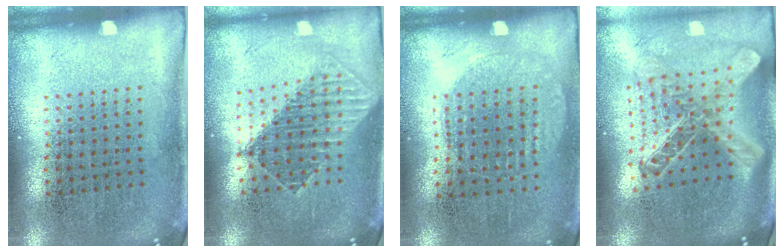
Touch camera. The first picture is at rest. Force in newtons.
{"total": 1.7, "press": 1.5, "slide": 0.9}
{"total": 1.0, "press": 0.9, "slide": 0.4}
{"total": 2.6, "press": 1.9, "slide": 1.8}